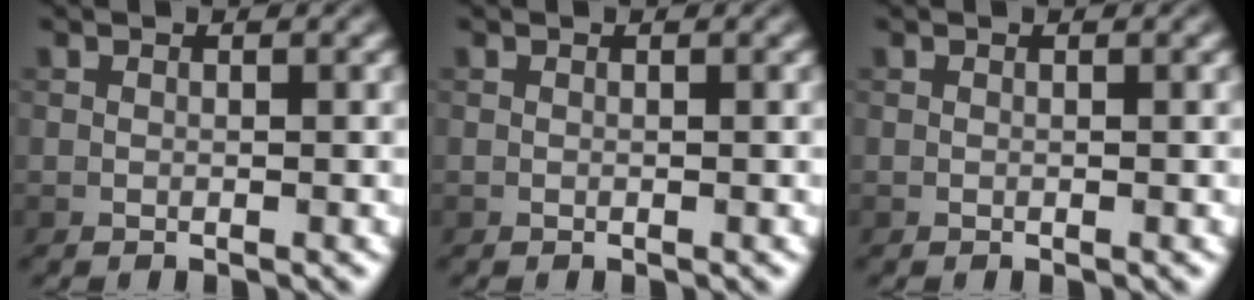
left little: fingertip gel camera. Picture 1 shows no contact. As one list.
[{"total": 0.0}, {"total": 0.0}]